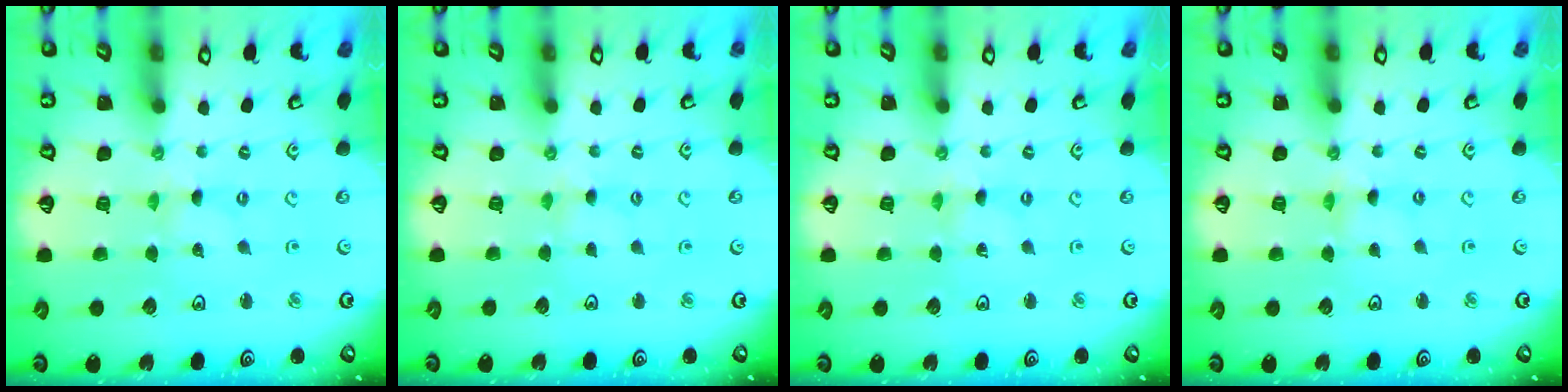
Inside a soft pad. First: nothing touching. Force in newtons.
{"total": 1.7, "press": 1.7, "slide": 0.4}
{"total": 0.0}
{"total": 1.3, "press": 1.3, "slide": 0.2}